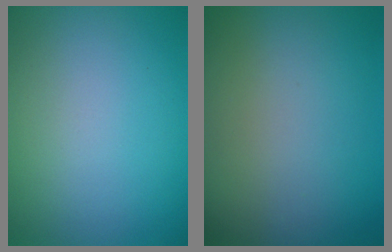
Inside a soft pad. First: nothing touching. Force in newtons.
{"total": 0.0}